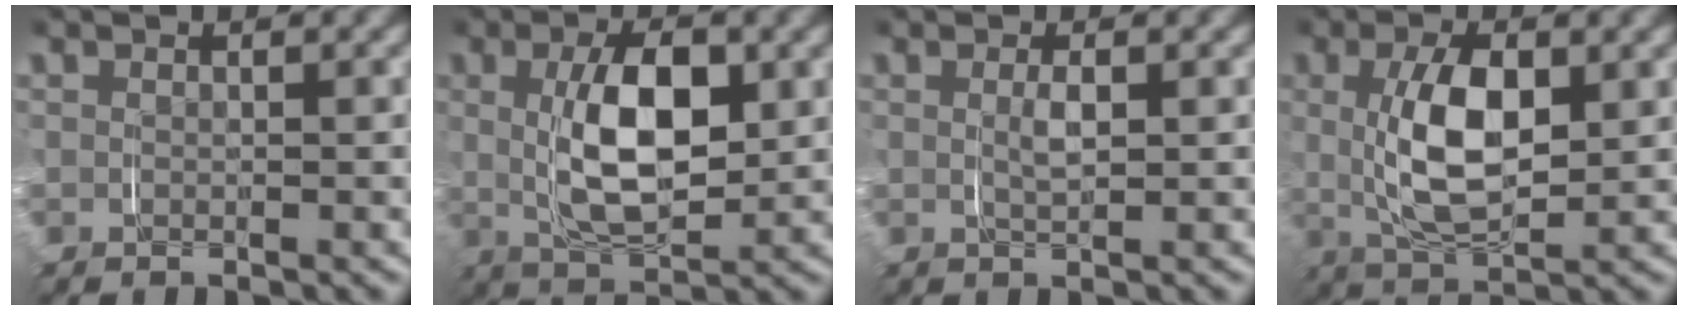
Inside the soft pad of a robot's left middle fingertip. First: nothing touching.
{"total": 3.7, "force": [0.8, 0.8, 3.5], "torque": [-0.039, 0.004, 0.015]}
{"total": 1.4, "force": [0.6, -1.2, -0.1], "torque": [0.009, 0.002, 0.014]}
{"total": 3.0, "force": [1.0, 0.3, 2.8], "torque": [-0.040, 0.005, 0.017]}